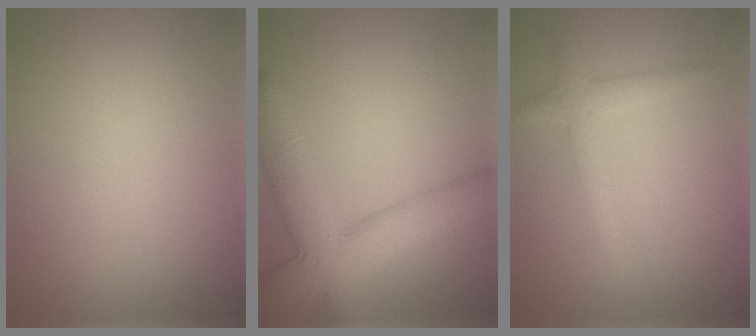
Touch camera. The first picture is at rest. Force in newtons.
{"total": 9.4, "press": 9.4, "slide": 0.4}
{"total": 2.3, "press": 2.3, "slide": 0.1}